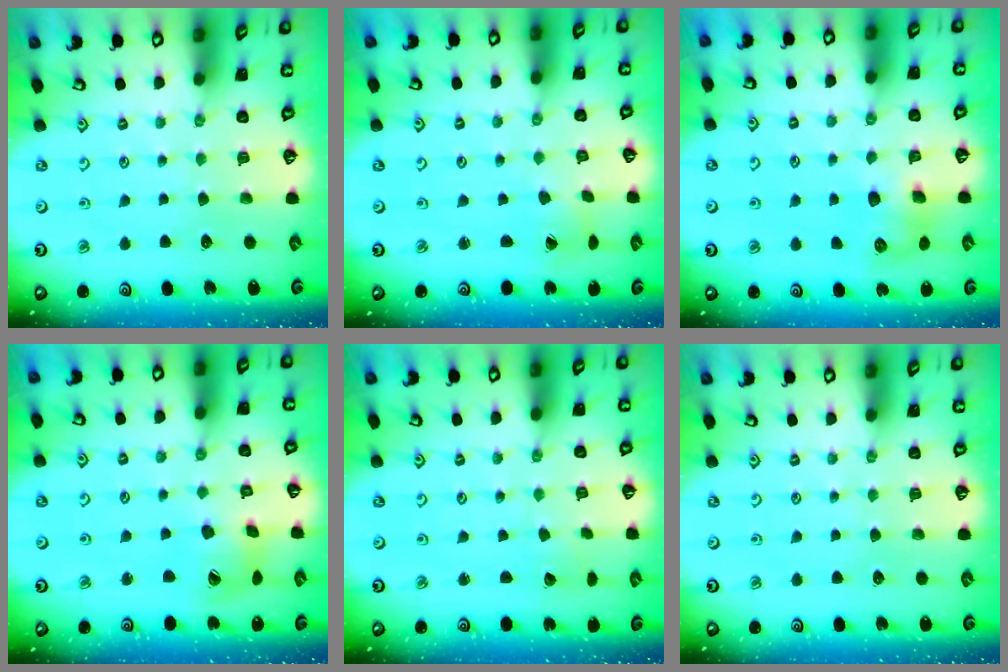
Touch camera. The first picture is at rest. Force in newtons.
{"total": 1.5, "press": 1.4, "slide": 0.2}
{"total": 8.3, "press": 8.3, "slide": 0.8}
{"total": 10.5, "press": 10.4, "slide": 1.3}
{"total": 1.8, "press": 1.8, "slide": 0.1}
{"total": 0.0}